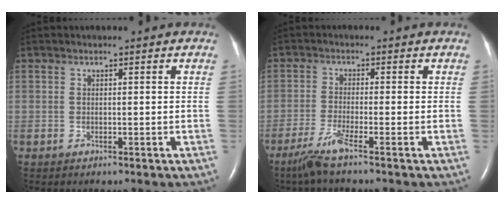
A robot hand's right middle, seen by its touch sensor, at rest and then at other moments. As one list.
[{"total": 4.0, "force": [-2.9, -0.7, 2.7], "torque": [-0.065, -0.013, -0.065]}]